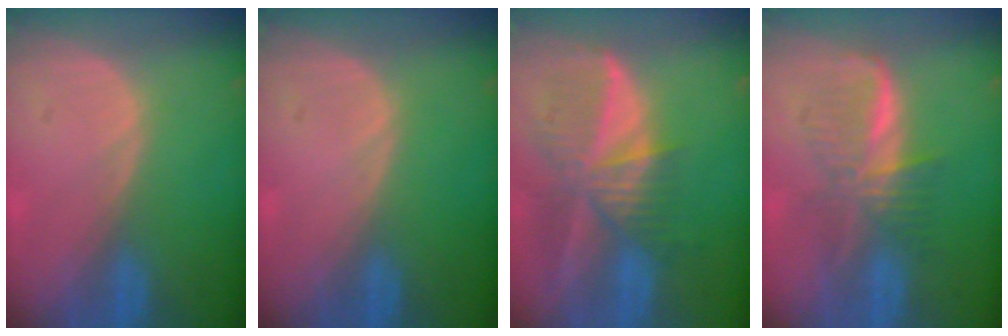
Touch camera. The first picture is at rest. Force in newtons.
{"total": 0.0}
{"total": 9.4, "press": 8.2, "slide": 4.6}
{"total": 6.0, "press": 5.9, "slide": 0.8}